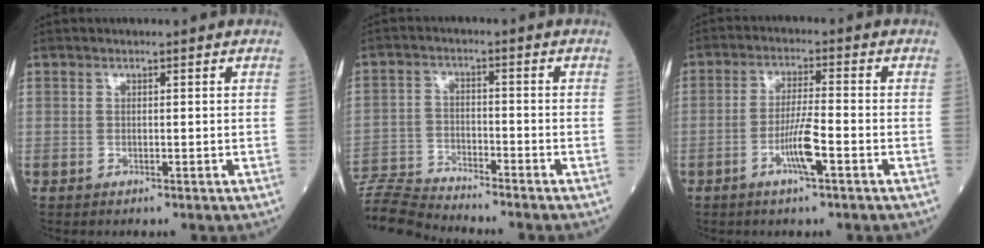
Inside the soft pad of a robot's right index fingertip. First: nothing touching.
{"total": 8.5, "force": [-8.5, -0.9, 0.1], "torque": [-0.002, -0.006, -0.164]}
{"total": 5.9, "force": [-2.4, 0.1, 5.4], "torque": [-0.104, -0.004, -0.047]}